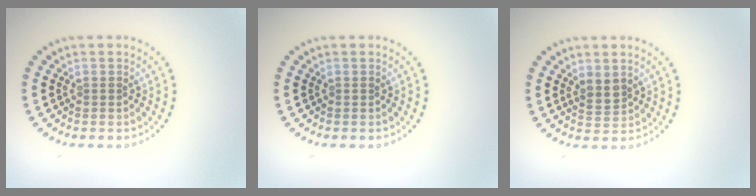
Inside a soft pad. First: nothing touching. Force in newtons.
{"total": 0.0}
{"total": 1.8, "press": 1.5, "slide": 0.9}